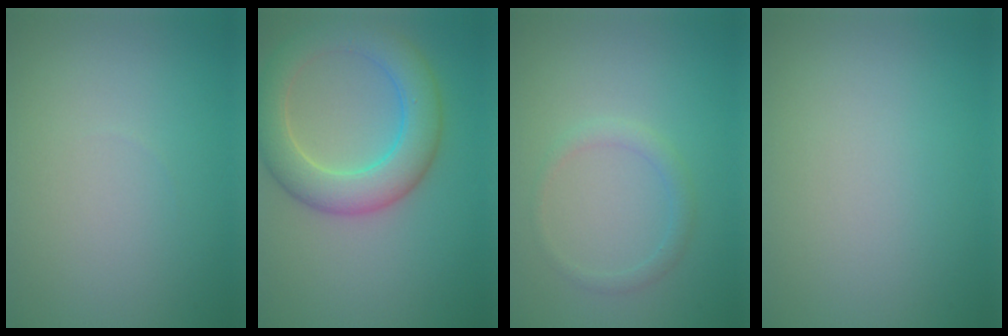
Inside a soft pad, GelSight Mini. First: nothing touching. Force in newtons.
{"total": 6.6, "press": 6.6, "slide": 0.3}
{"total": 1.4, "press": 1.4, "slide": 0.1}
{"total": 0.0}